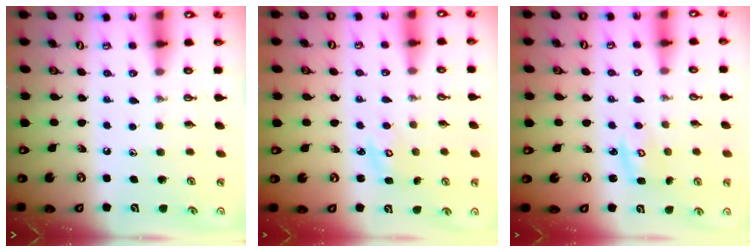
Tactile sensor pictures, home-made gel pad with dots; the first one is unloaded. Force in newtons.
{"total": 2.7, "press": 2.7, "slide": 0.0}
{"total": 2.8, "press": 2.8, "slide": 0.2}